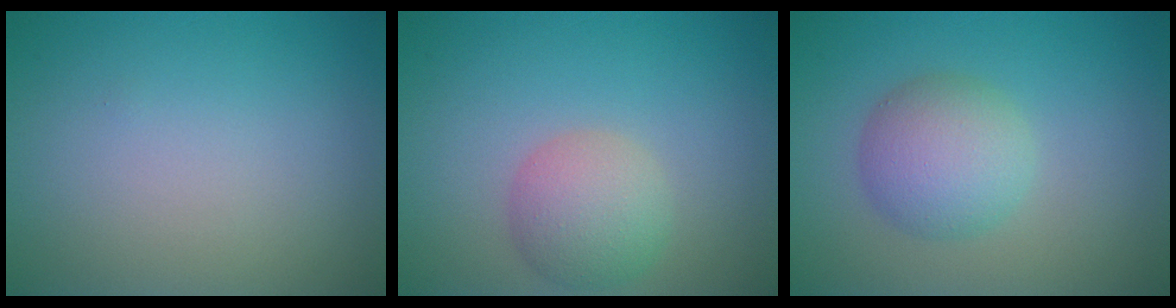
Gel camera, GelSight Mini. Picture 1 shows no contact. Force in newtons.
{"total": 3.6, "press": 3.6, "slide": 0.2}
{"total": 4.4, "press": 4.4, "slide": 0.2}